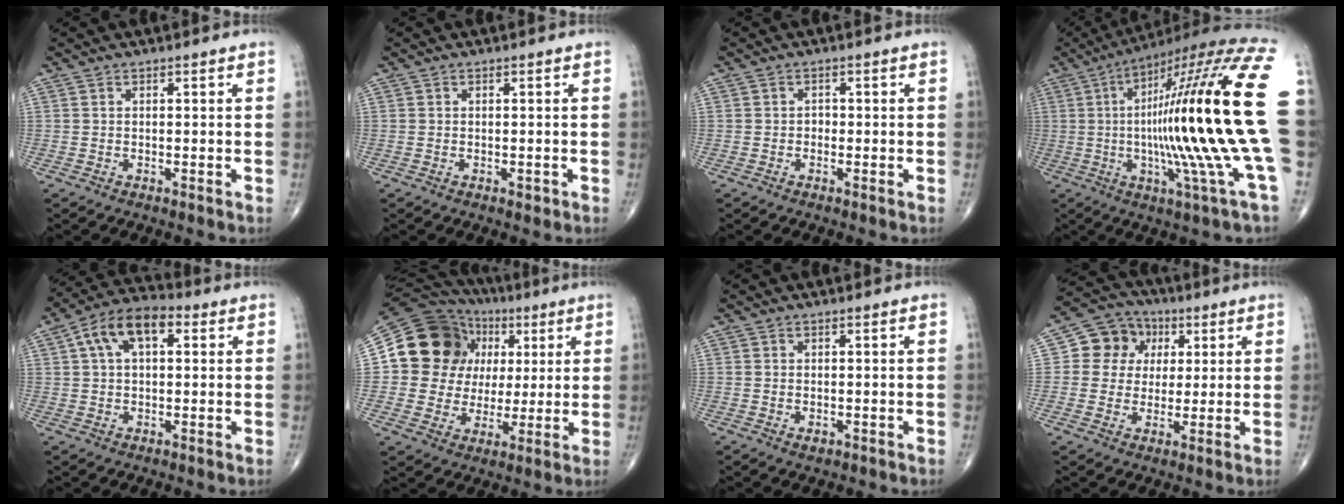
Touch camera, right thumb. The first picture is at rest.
{"total": 0.6, "force": [-0.2, 0.4, 0.4], "torque": [-0.001, 0.000, -0.001]}
{"total": 1.0, "force": [-0.4, 0.8, 0.4], "torque": [0.002, 0.004, -0.011]}
{"total": 29.6, "force": [-0.4, 2.7, 29.5], "torque": [-0.440, 0.007, -0.020]}
{"total": 10.8, "force": [3.3, 6.0, 8.3], "torque": [-0.144, 0.030, 0.047]}
{"total": 18.7, "force": [4.4, 16.4, 7.9], "torque": [-0.099, 0.029, 0.084]}
{"total": 1.1, "force": [-0.3, 0.6, 0.9], "torque": [-0.013, -0.001, -0.001]}
{"total": 9.7, "force": [2.3, 8.6, 3.8], "torque": [-0.023, 0.003, 0.029]}